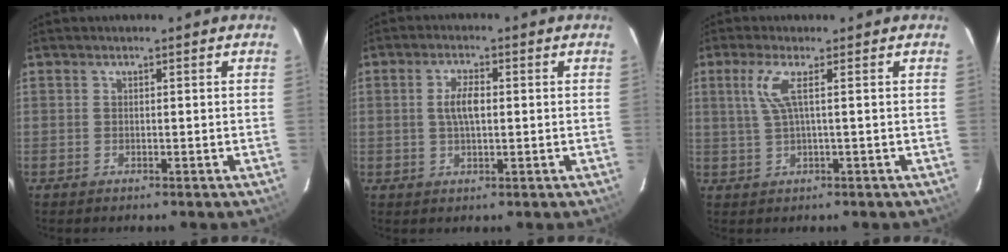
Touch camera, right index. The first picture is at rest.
{"total": 4.3, "force": [0.4, 1.7, 4.0], "torque": [-0.077, 0.005, 0.010]}
{"total": 4.1, "force": [1.0, -0.5, 3.9], "torque": [-0.074, 0.004, 0.028]}